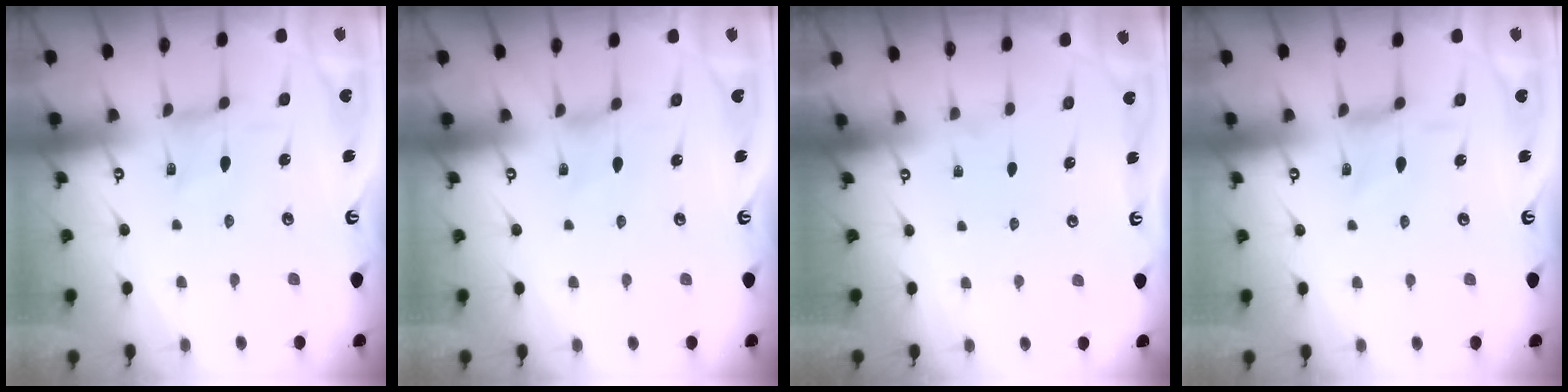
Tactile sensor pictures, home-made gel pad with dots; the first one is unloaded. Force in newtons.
{"total": 0.0}
{"total": 0.0}
{"total": 0.8, "press": 0.7, "slide": 0.4}